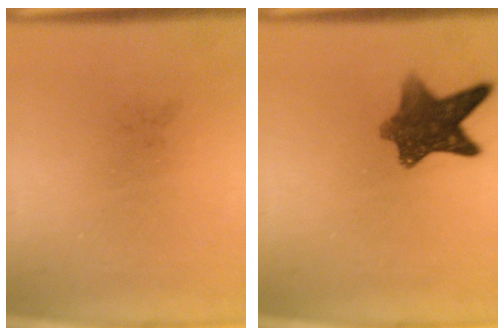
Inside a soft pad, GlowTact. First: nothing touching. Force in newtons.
{"total": 8.6}